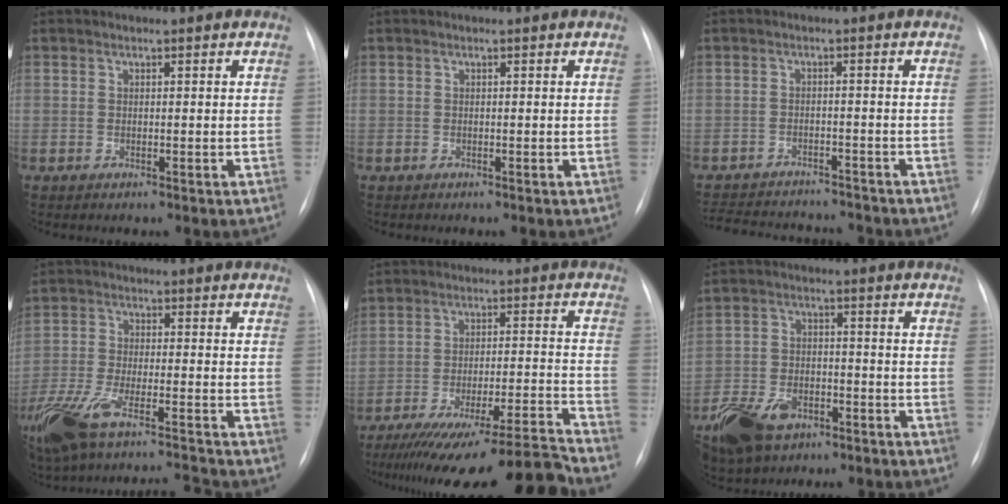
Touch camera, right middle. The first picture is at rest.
{"total": 0.0}
{"total": 13.9, "force": [-13.0, 3.1, 4.1], "torque": [-0.094, 0.001, -0.177]}
{"total": 13.8, "force": [-11.7, 1.0, 7.1], "torque": [-0.147, -0.006, -0.207]}
{"total": 19.8, "force": [-17.7, -2.0, 8.6], "torque": [-0.120, -0.009, -0.271]}
{"total": 13.2, "force": [-8.8, 7.4, 6.6], "torque": [-0.148, 0.001, -0.145]}